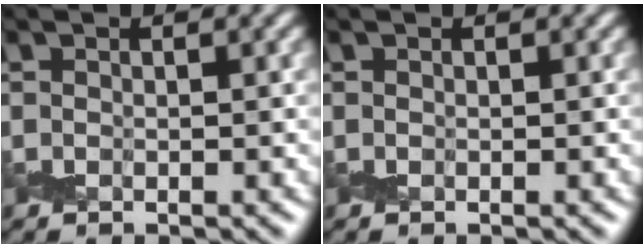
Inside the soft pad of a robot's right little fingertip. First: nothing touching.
{"total": 0.0}